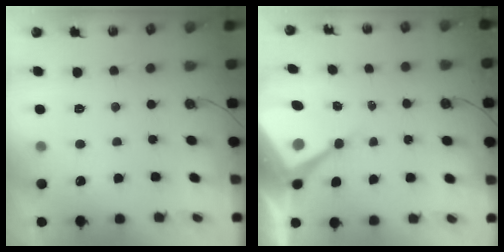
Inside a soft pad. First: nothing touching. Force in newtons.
{"total": 11.0, "press": 11.0, "slide": 0.9}